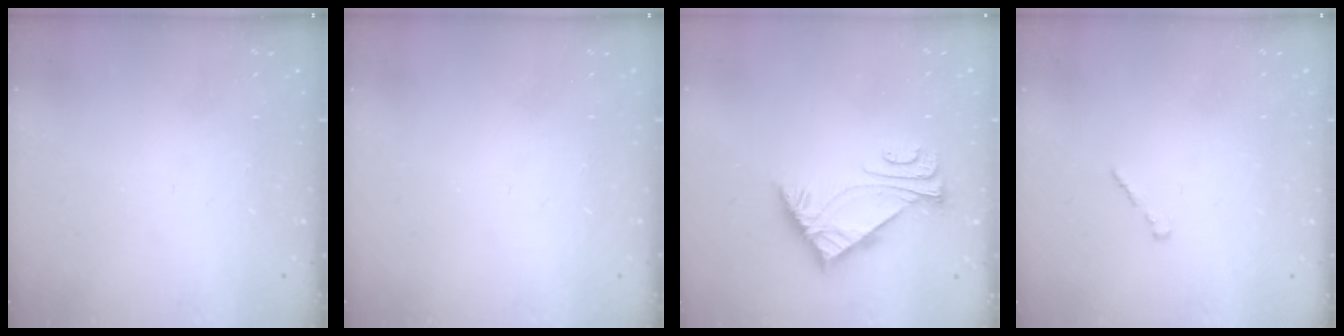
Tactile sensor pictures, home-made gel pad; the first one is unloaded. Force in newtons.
{"total": 0.0}
{"total": 5.7, "press": 5.6, "slide": 0.9}
{"total": 1.0, "press": 0.8, "slide": 0.5}